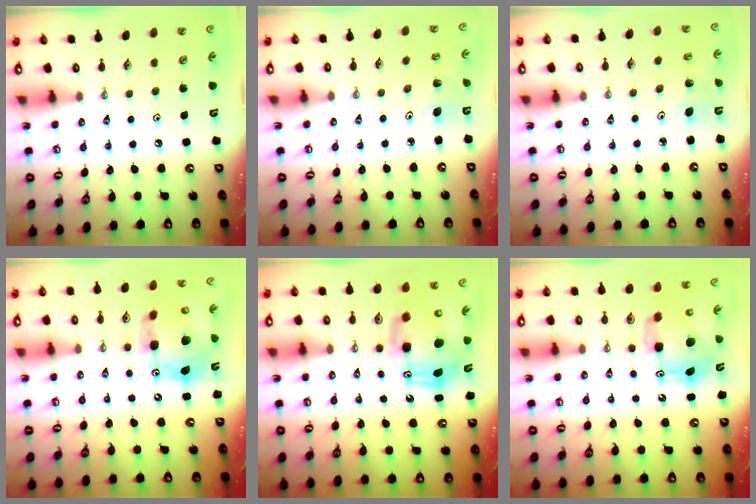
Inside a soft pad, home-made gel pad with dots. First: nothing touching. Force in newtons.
{"total": 2.8, "press": 2.5, "slide": 1.3}
{"total": 2.8, "press": 2.5, "slide": 1.3}
{"total": 14.7, "press": 14.6, "slide": 1.7}
{"total": 12.5, "press": 12.3, "slide": 2.4}
{"total": 11.1, "press": 11.1, "slide": 1.1}